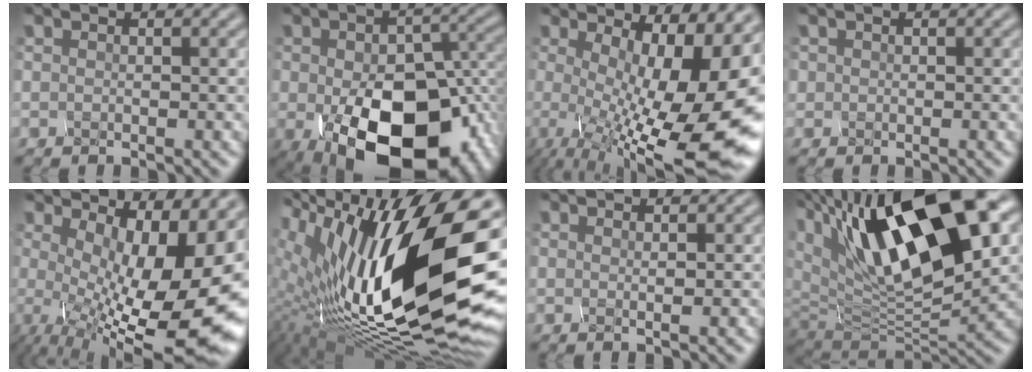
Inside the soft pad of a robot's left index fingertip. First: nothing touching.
{"total": 15.8, "force": [-6.0, 8.9, 11.6], "torque": [-0.178, -0.042, -0.062]}
{"total": 15.3, "force": [-1.4, 5.3, 14.3], "torque": [-0.187, -0.023, 0.010]}
{"total": 1.0, "force": [0.0, -0.6, -0.8], "torque": [0.002, -0.003, 0.015]}
{"total": 14.9, "force": [0.1, 5.5, 13.8], "torque": [-0.171, -0.020, 0.038]}
{"total": 18.3, "force": [2.6, 8.1, 16.2], "torque": [-0.305, -0.008, 0.060]}
{"total": 0.7, "force": [0.3, -0.1, 0.6], "torque": [-0.015, 0.006, 0.002]}
{"total": 16.3, "force": [6.5, 7.2, 13.1], "torque": [-0.241, 0.015, 0.115]}